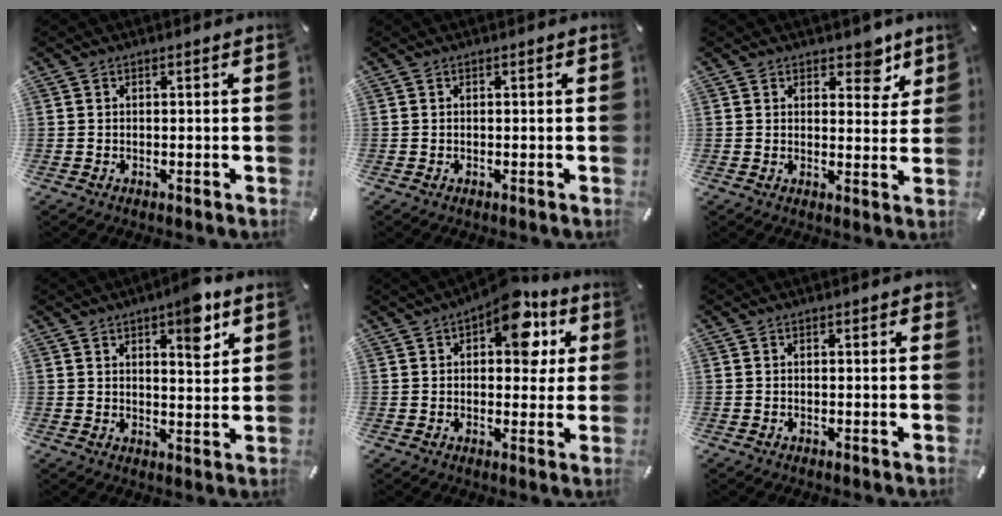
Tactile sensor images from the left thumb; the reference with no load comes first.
{"total": 0.0}
{"total": 6.0, "force": [4.3, 3.5, 2.3], "torque": [-0.004, -0.028, 0.066]}
{"total": 8.1, "force": [5.1, 2.9, 5.5], "torque": [-0.063, -0.032, 0.079]}
{"total": 12.7, "force": [6.5, 6.8, 8.6], "torque": [-0.116, -0.025, 0.109]}
{"total": 0.7, "force": [0.3, 0.2, 0.6], "torque": [-0.003, -0.001, 0.004]}